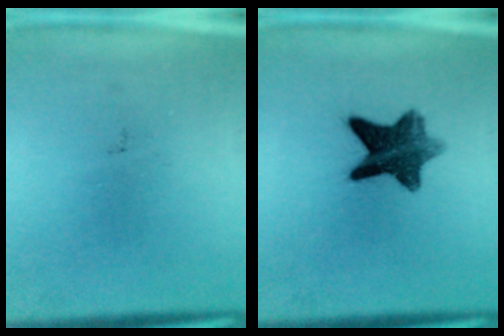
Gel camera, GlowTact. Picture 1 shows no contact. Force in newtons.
{"total": 8.9}